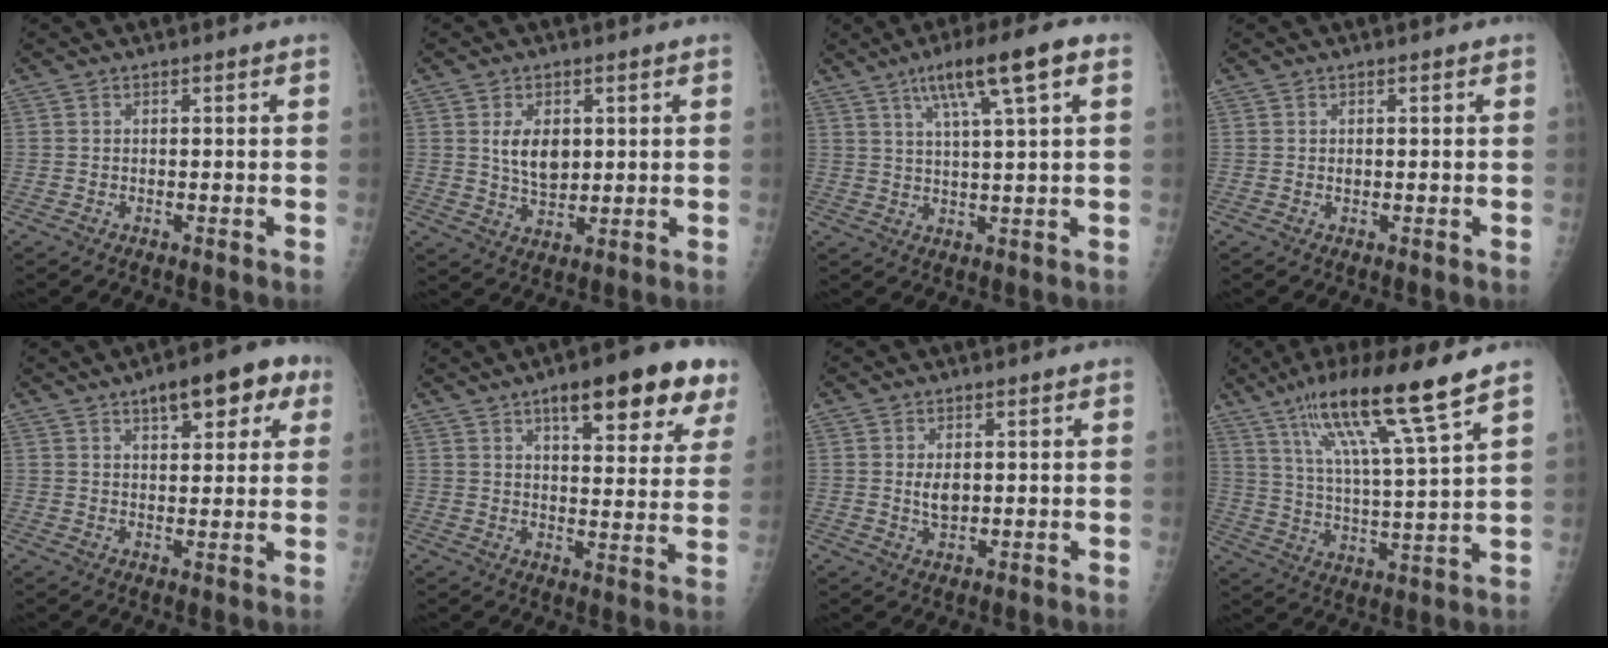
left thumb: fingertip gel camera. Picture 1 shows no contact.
{"total": 7.0, "force": [1.7, 4.5, 5.1], "torque": [-0.065, -0.014, 0.038]}
{"total": 11.2, "force": [5.3, 1.3, 9.7], "torque": [-0.165, 0.000, 0.087]}
{"total": 0.5, "force": [0.1, 0.4, 0.3], "torque": [-0.004, 0.000, 0.003]}
{"total": 10.6, "force": [5.4, 4.5, 7.9], "torque": [-0.070, -0.003, 0.068]}
{"total": 18.0, "force": [10.2, 5.6, 13.8], "torque": [-0.151, -0.031, 0.138]}
{"total": 3.2, "force": [0.6, 2.0, 2.5], "torque": [-0.036, -0.008, 0.015]}
{"total": 16.9, "force": [11.2, 0.7, 12.7], "torque": [-0.219, -0.046, 0.195]}